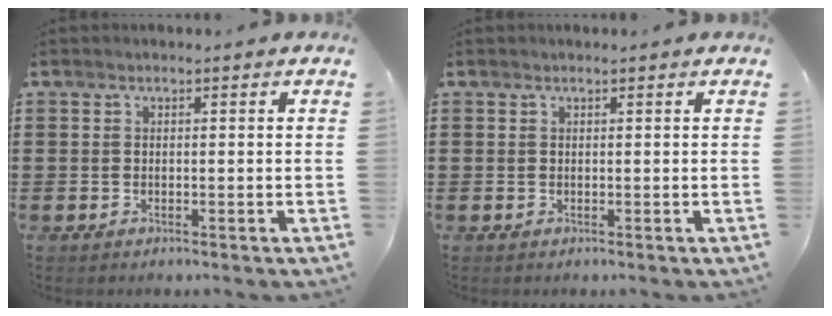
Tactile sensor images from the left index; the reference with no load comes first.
{"total": 0.0}